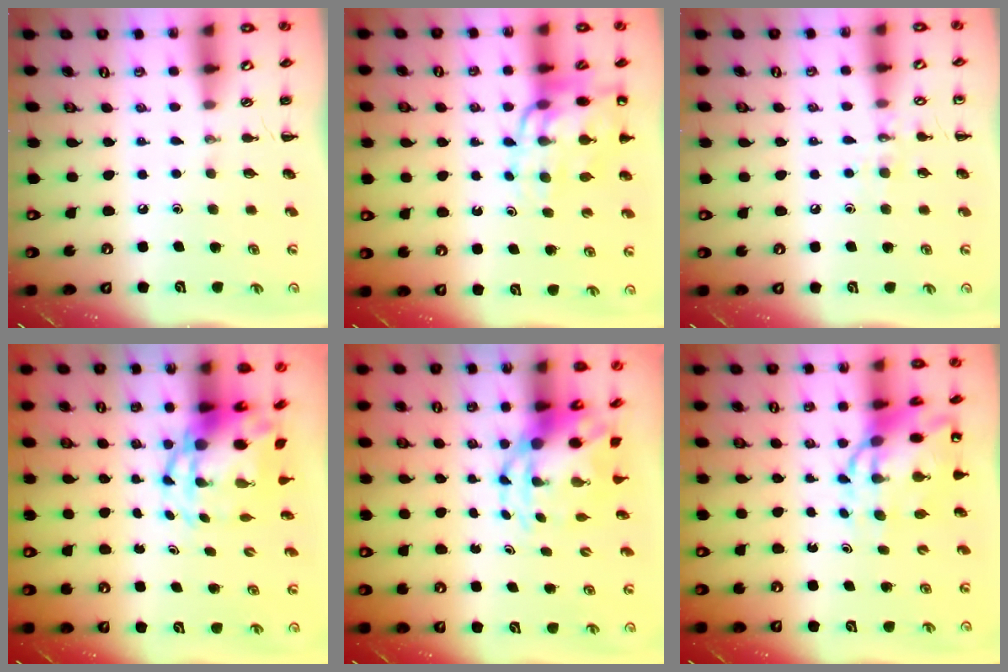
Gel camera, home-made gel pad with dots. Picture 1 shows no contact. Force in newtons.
{"total": 13.8, "press": 13.4, "slide": 3.4}
{"total": 7.2, "press": 7.0, "slide": 1.7}
{"total": 6.8, "press": 6.5, "slide": 2.0}
{"total": 6.0, "press": 5.8, "slide": 1.6}
{"total": 10.6, "press": 10.2, "slide": 2.6}